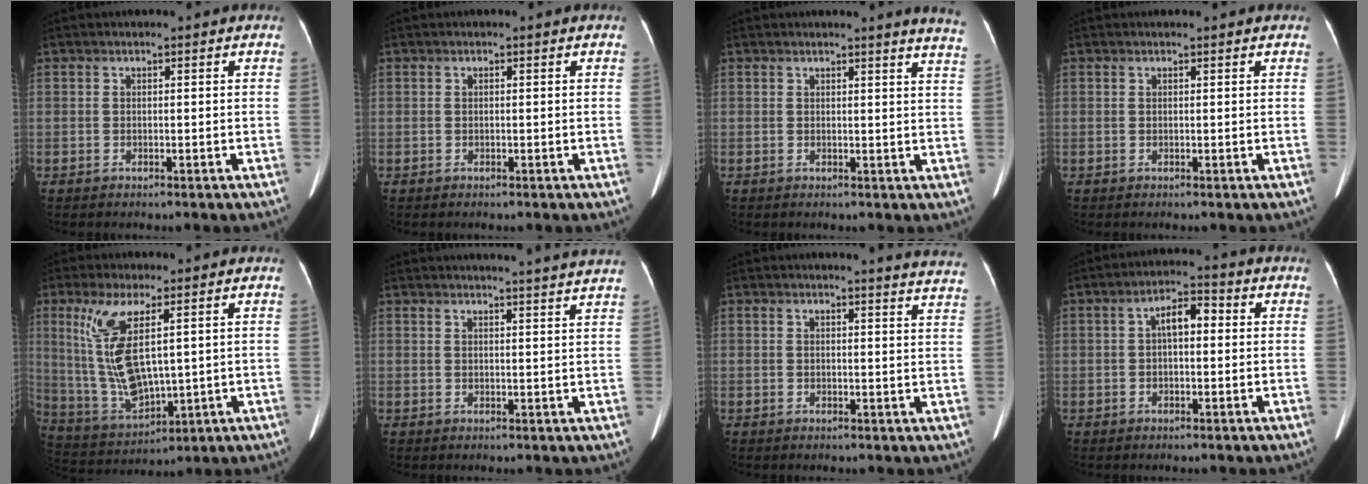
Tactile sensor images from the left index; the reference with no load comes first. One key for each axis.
{"total": 0.0}
{"total": 6.5, "fx": 6.0, "fy": -0.8, "fz": 2.2, "tx": -0.020, "ty": -0.044, "tz": 0.038}
{"total": 1.1, "fx": 1.0, "fy": 0.1, "fz": 0.4, "tx": -0.010, "ty": 0.014, "tz": 0.013}
{"total": 11.9, "fx": 3.3, "fy": 3.4, "fz": 10.9, "tx": -0.241, "ty": -0.009, "tz": 0.080}
{"total": 14.8, "fx": 14.1, "fy": -0.9, "fz": 4.3, "tx": -0.059, "ty": -0.027, "tz": 0.157}
{"total": 11.2, "fx": 11.0, "fy": -0.5, "fz": 2.3, "tx": -0.014, "ty": -0.070, "tz": 0.091}
{"total": 4.6, "fx": 0.6, "fy": 2.0, "fz": 4.1, "tx": -0.068, "ty": 0.024, "tz": 0.008}